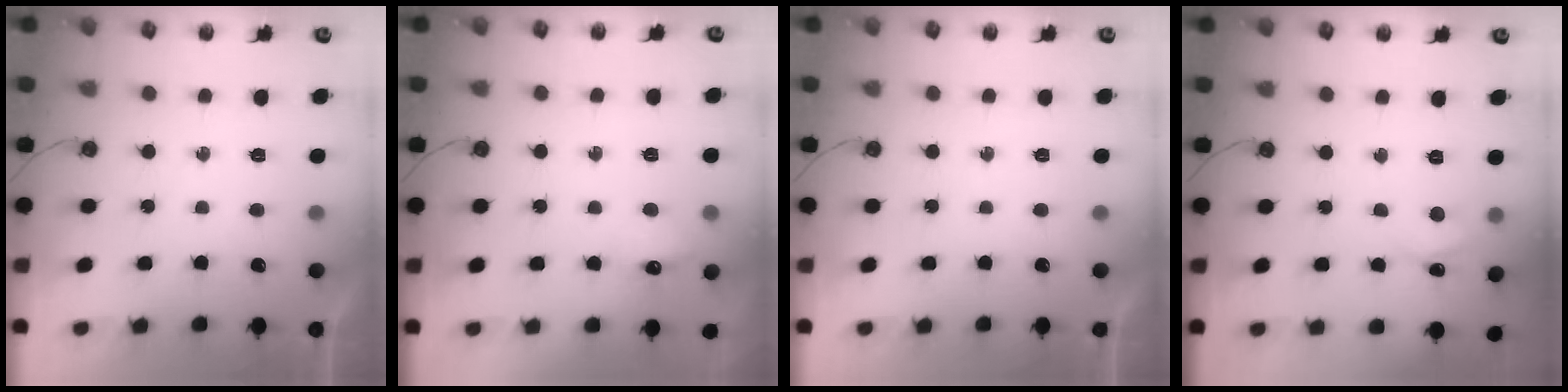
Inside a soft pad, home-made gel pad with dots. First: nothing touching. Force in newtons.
{"total": 6.2, "press": 6.1, "slide": 0.9}
{"total": 0.0}
{"total": 2.5, "press": 2.5, "slide": 0.4}